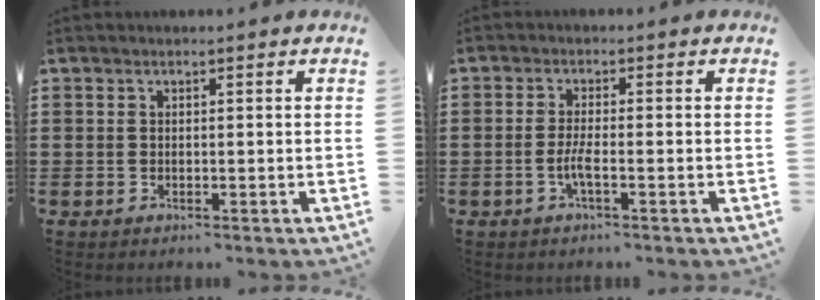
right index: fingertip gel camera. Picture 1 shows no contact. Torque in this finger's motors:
{"motor_torque": [0.68, 0.69, 0.05, 0.04]}